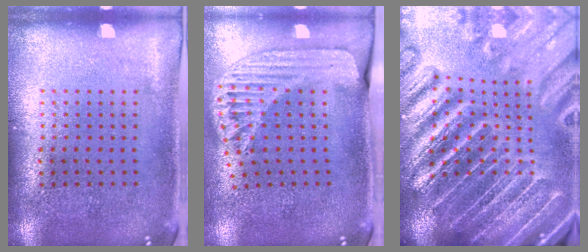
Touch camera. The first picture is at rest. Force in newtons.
{"total": 1.7, "press": 1.5, "slide": 0.7}
{"total": 5.3, "press": 4.6, "slide": 2.5}